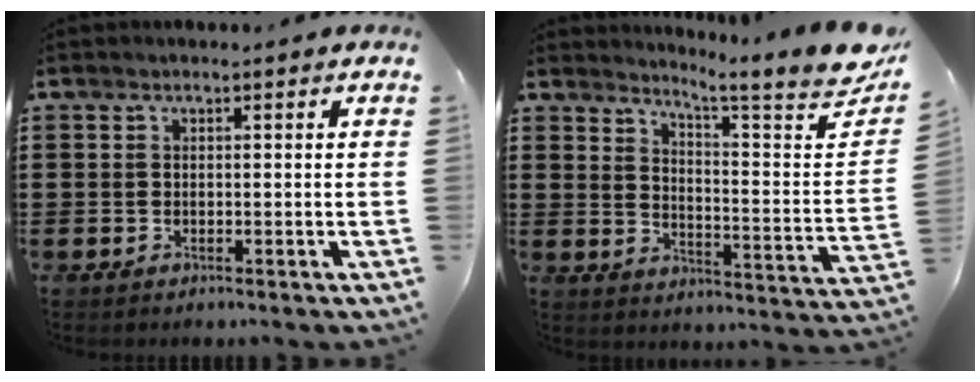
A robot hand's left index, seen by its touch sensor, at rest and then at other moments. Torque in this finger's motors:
{"motor_torque": [1.30, -0.84, 0.01, 0.03]}